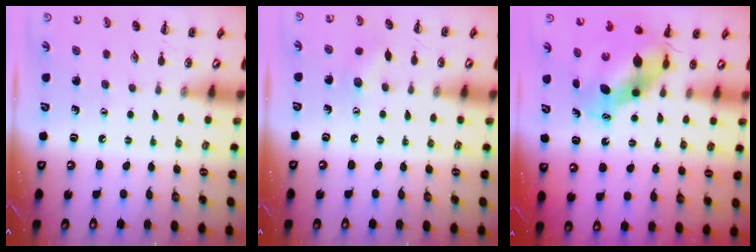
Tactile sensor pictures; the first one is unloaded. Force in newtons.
{"total": 6.5, "press": 6.4, "slide": 1.1}
{"total": 7.2, "press": 7.1, "slide": 1.4}